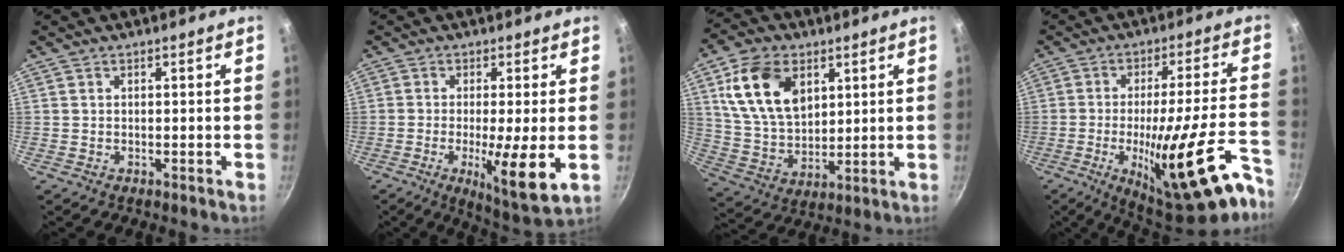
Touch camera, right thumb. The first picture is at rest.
{"total": 10.2, "force": [-1.8, 1.4, 10.0], "torque": [-0.165, -0.018, -0.024]}
{"total": 15.6, "force": [5.7, 10.2, 10.3], "torque": [-0.165, -0.018, 0.115]}
{"total": 23.2, "force": [-11.7, 5.0, 19.5], "torque": [-0.249, 0.033, -0.168]}